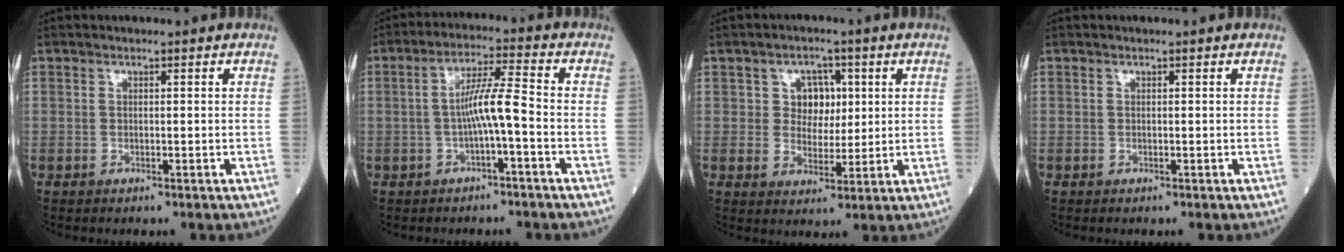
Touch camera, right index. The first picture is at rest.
{"total": 6.0, "force": [-1.4, -0.1, 5.9], "torque": [-0.109, 0.015, -0.021]}
{"total": 5.1, "force": [1.5, 4.0, 2.7], "torque": [-0.037, 0.011, 0.029]}
{"total": 0.0}